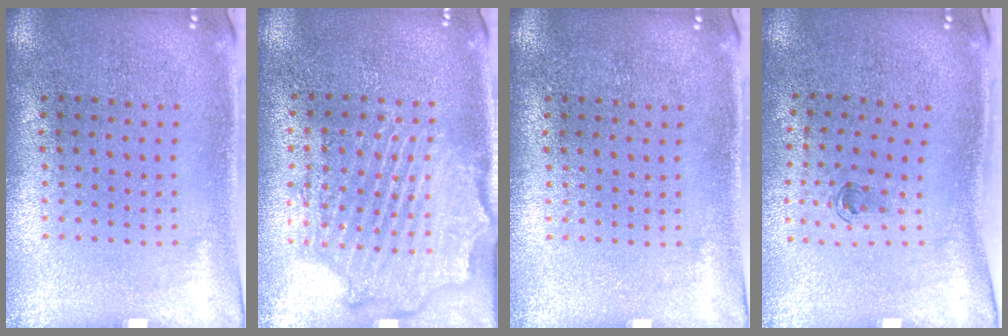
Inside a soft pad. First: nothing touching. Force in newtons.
{"total": 2.1, "press": 2.1, "slide": 0.5}
{"total": 0.0}
{"total": 0.6, "press": 0.4, "slide": 0.5}